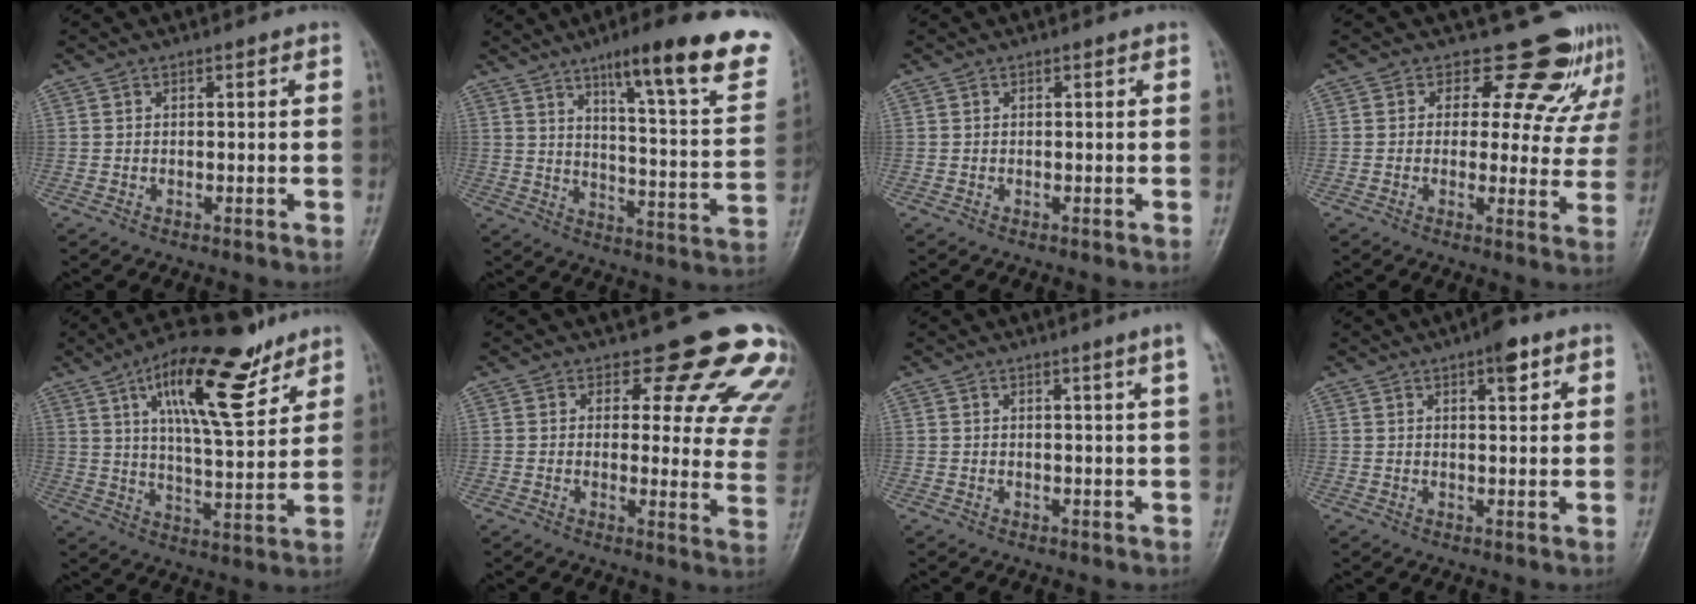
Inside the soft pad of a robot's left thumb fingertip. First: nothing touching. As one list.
[{"total": 23.0, "force": [14.5, 4.0, 17.4], "torque": [-0.218, -0.058, 0.203]}, {"total": 0.0}, {"total": 11.8, "force": [10.0, 5.7, 2.7], "torque": [0.022, -0.062, 0.103]}, {"total": 17.9, "force": [10.2, 6.1, 13.4], "torque": [-0.187, -0.042, 0.170]}, {"total": 15.8, "force": [13.2, 6.0, 6.3], "torque": [-0.017, -0.100, 0.124]}, {"total": 2.8, "force": [1.5, -0.9, 2.1], "torque": [-0.031, -0.009, 0.025]}, {"total": 4.7, "force": [2.5, 1.8, 3.6], "torque": [-0.038, -0.008, 0.029]}]